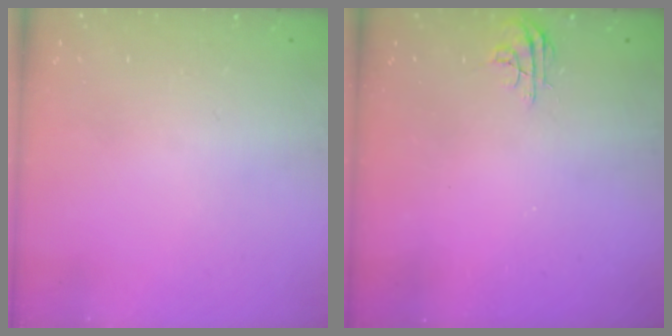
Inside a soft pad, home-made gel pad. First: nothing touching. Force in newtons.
{"total": 4.3, "press": 4.3, "slide": 0.4}